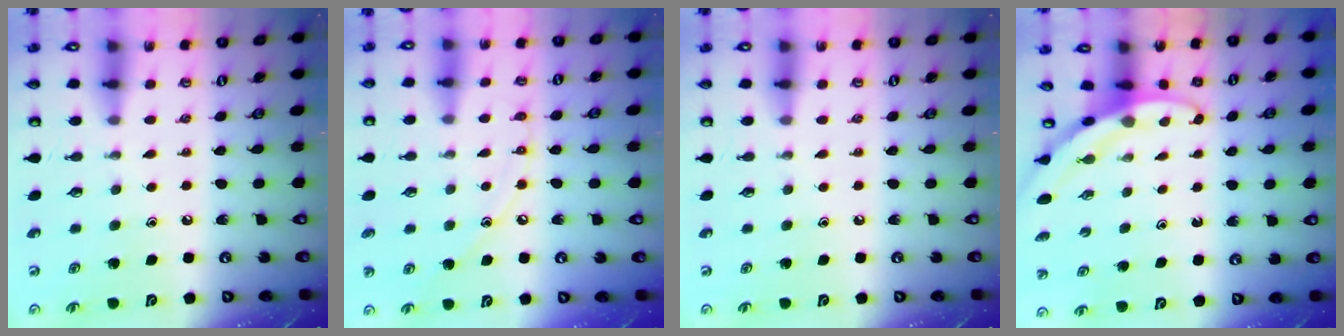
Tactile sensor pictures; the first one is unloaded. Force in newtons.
{"total": 7.4, "press": 7.3, "slide": 0.6}
{"total": 0.0}
{"total": 2.9, "press": 2.9, "slide": 0.1}